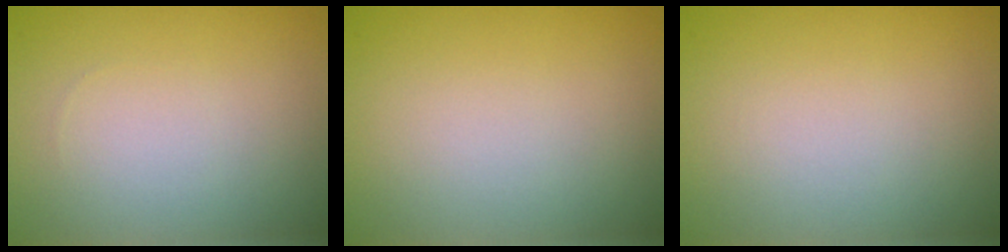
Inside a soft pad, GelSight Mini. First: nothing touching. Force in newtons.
{"total": 0.0}
{"total": 0.0}